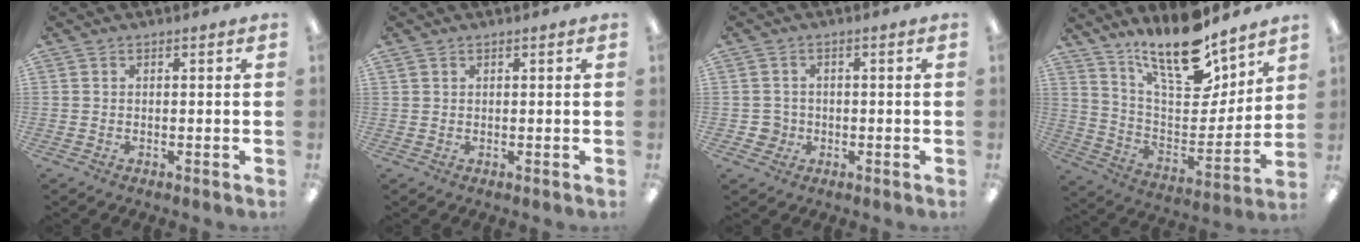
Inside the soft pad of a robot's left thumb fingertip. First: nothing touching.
{"total": 1.1, "force": [0.6, 0.8, 0.4], "torque": [-0.009, 0.002, 0.012]}
{"total": 3.7, "force": [-0.6, 3.6, 0.6], "torque": [-0.005, 0.004, -0.012]}
{"total": 18.6, "force": [15.0, 6.0, 9.2], "torque": [-0.169, -0.108, 0.261]}